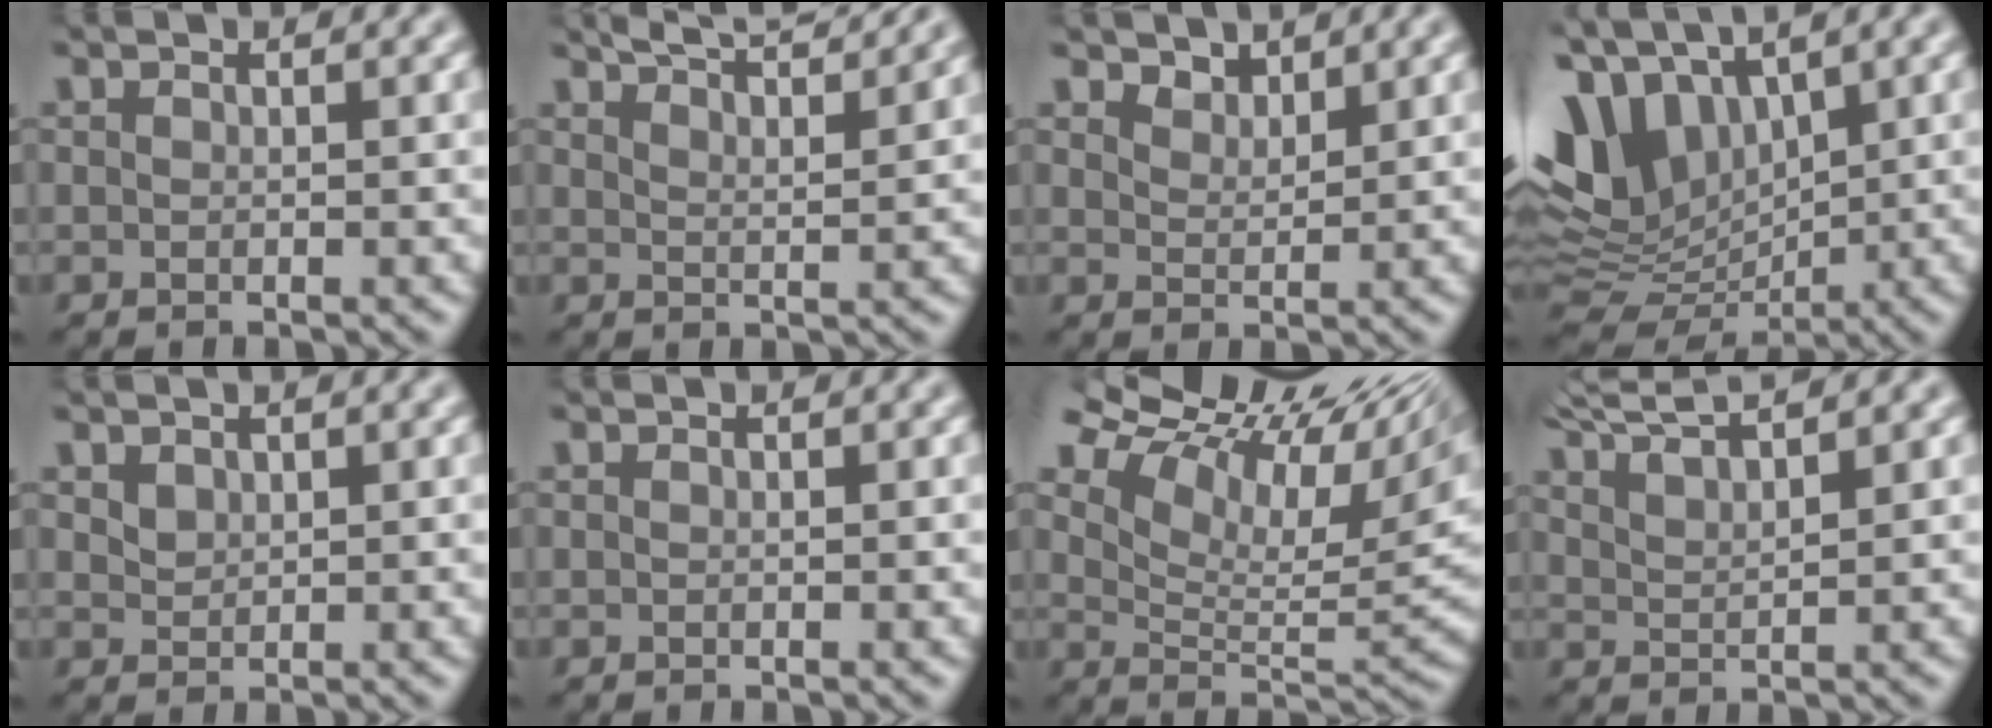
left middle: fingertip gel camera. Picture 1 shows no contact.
{"total": 6.9, "force": [5.8, 1.5, 3.4], "torque": [-0.031, 0.024, 0.054]}
{"total": 2.0, "force": [1.9, 0.6, 0.3], "torque": [-0.008, -0.004, 0.034]}
{"total": 11.1, "force": [4.6, 6.6, 7.7], "torque": [-0.178, 0.010, 0.091]}
{"total": 1.1, "force": [0.8, 0.7, 0.4], "torque": [-0.009, -0.001, 0.020]}
{"total": 0.0}
{"total": 14.1, "force": [9.4, 5.1, 9.1], "torque": [-0.167, 0.047, 0.143]}
{"total": 6.8, "force": [5.8, 1.4, 3.3], "torque": [-0.050, 0.027, 0.069]}